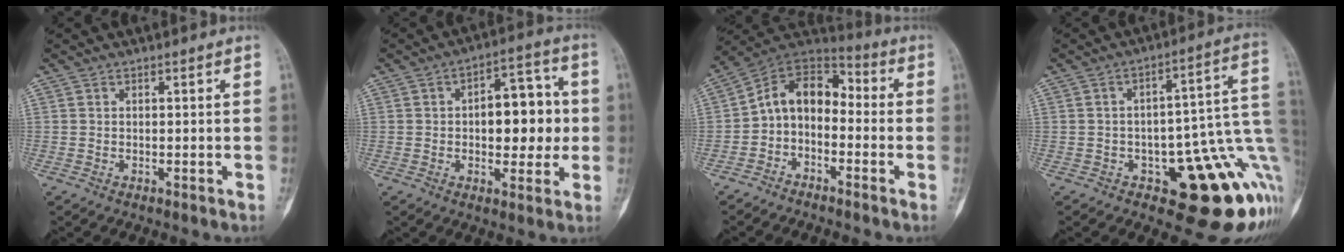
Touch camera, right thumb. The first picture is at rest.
{"total": 12.5, "force": [0.3, 7.0, 10.4], "torque": [-0.100, 0.023, 0.002]}
{"total": 10.8, "force": [-2.1, 7.6, 7.4], "torque": [-0.102, 0.071, -0.054]}
{"total": 18.8, "force": [-5.1, 8.0, 16.2], "torque": [-0.119, 0.039, -0.051]}